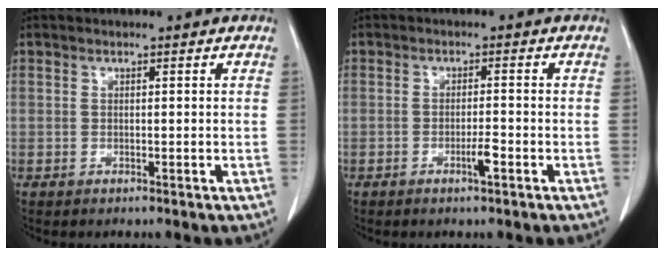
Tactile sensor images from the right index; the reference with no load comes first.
{"total": 2.3, "force": [-1.2, 0.1, 2.0], "torque": [-0.039, -0.001, -0.019]}